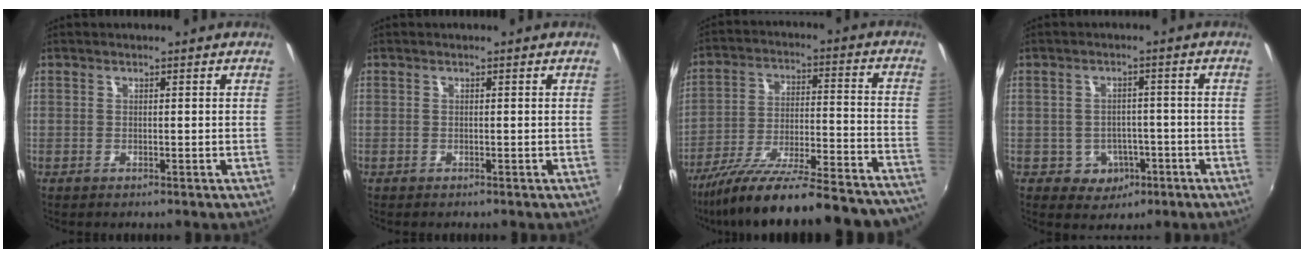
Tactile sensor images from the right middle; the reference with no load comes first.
{"total": 0.5, "force": [-0.5, 0.1, 0.2], "torque": [-0.004, -0.001, -0.006]}
{"total": 31.4, "force": [-28.0, 3.5, 13.6], "torque": [-0.210, -0.065, -0.395]}
{"total": 5.4, "force": [-2.2, 4.8, 1.3], "torque": [-0.039, 0.010, -0.017]}